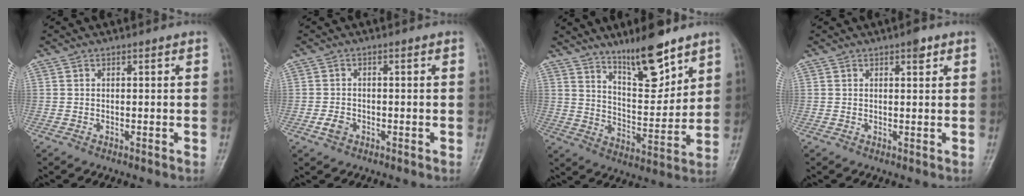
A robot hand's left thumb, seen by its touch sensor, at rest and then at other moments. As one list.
[{"total": 2.3, "force": [-1.0, 1.7, 1.2], "torque": [-0.020, 0.005, -0.019]}, {"total": 12.6, "force": [9.2, 3.6, 7.8], "torque": [-0.104, -0.073, 0.164]}, {"total": 2.0, "force": [1.2, 0.7, 1.4], "torque": [-0.016, -0.004, 0.015]}]